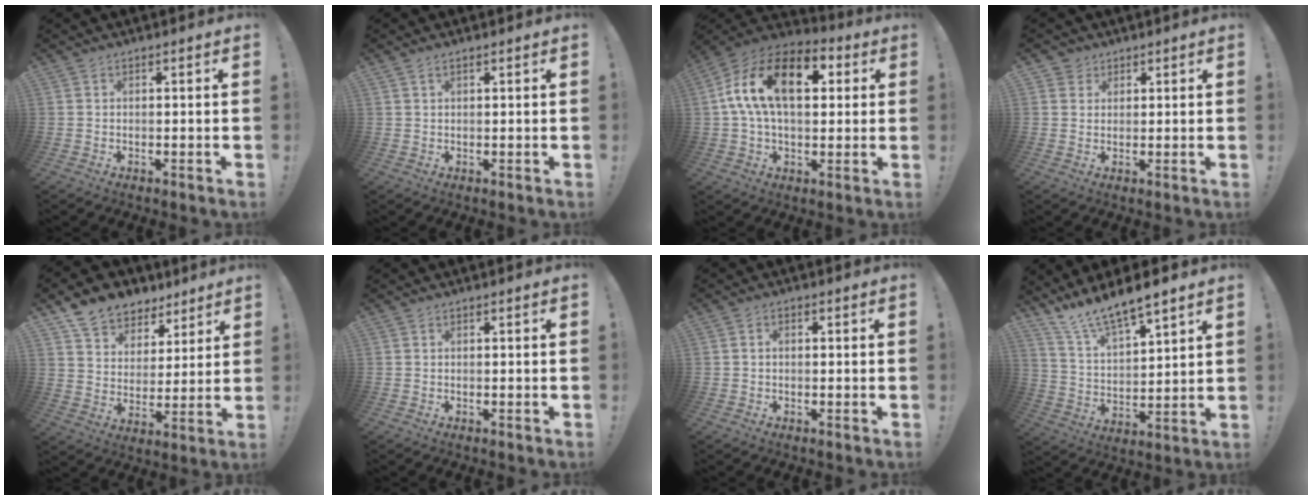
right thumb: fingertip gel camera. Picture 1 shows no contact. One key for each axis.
{"total": 1.4, "fx": 0.9, "fy": 0.5, "fz": 1.0, "tx": -0.020, "ty": 0.000, "tz": 0.017}
{"total": 19.1, "fx": 4.7, "fy": 10.5, "fz": 15.3, "tx": -0.276, "ty": 0.003, "tz": 0.073}
{"total": 3.3, "fx": 2.0, "fy": 2.5, "fz": 0.2, "tx": 0.001, "ty": -0.009, "tz": 0.036}
{"total": 10.7, "fx": 8.2, "fy": 6.6, "fz": 1.9, "tx": -0.042, "ty": -0.059, "tz": 0.160}
{"total": 0.0}
{"total": 1.3, "fx": -0.4, "fy": 0.7, "fz": 1.0, "tx": -0.024, "ty": 0.006, "tz": -0.007}
{"total": 11.0, "fx": 10.0, "fy": 1.7, "fz": 4.1, "tx": -0.099, "ty": -0.083, "tz": 0.181}